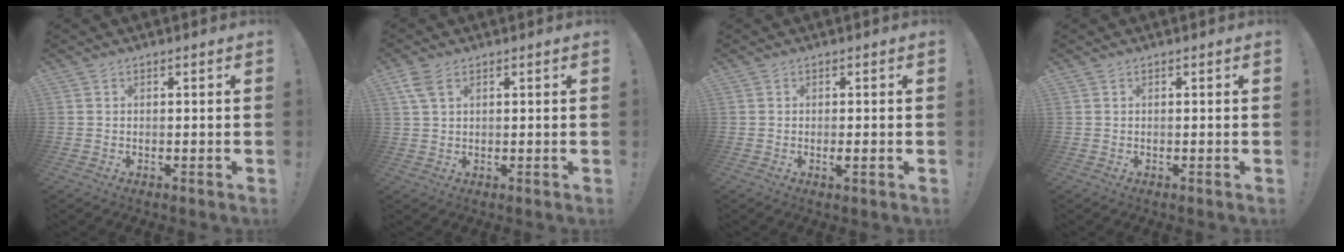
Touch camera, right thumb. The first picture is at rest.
{"total": 4.5, "force": [2.2, 2.3, 3.2], "torque": [-0.059, -0.002, 0.043]}
{"total": 1.5, "force": [-0.1, 0.1, 1.4], "torque": [-0.022, -0.004, -0.003]}
{"total": 0.0}